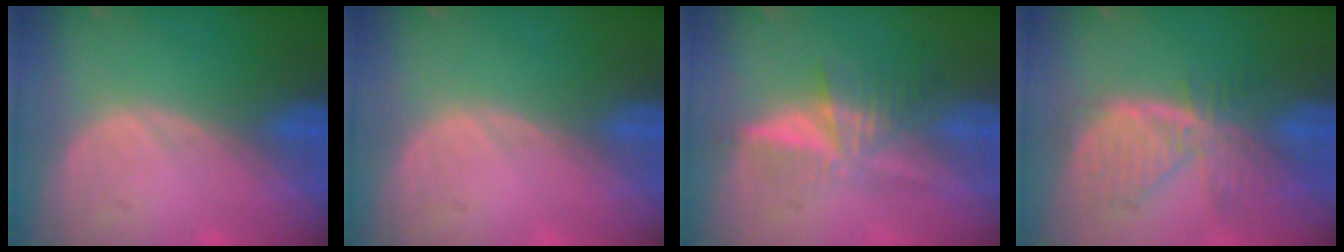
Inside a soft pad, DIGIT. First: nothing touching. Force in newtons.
{"total": 0.0}
{"total": 5.2, "press": 5.1, "slide": 1.0}
{"total": 7.8, "press": 6.8, "slide": 3.7}